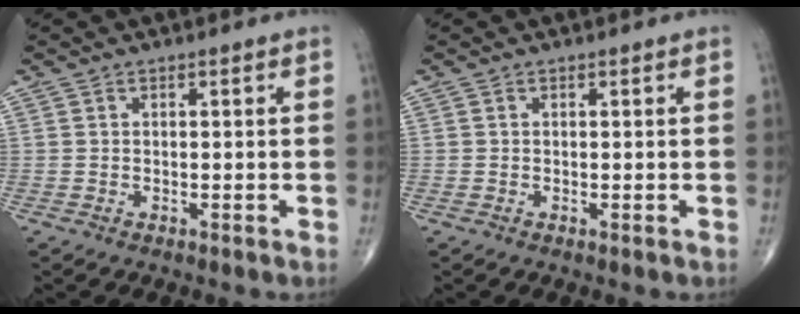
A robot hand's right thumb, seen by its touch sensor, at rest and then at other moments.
{"total": 0.0}